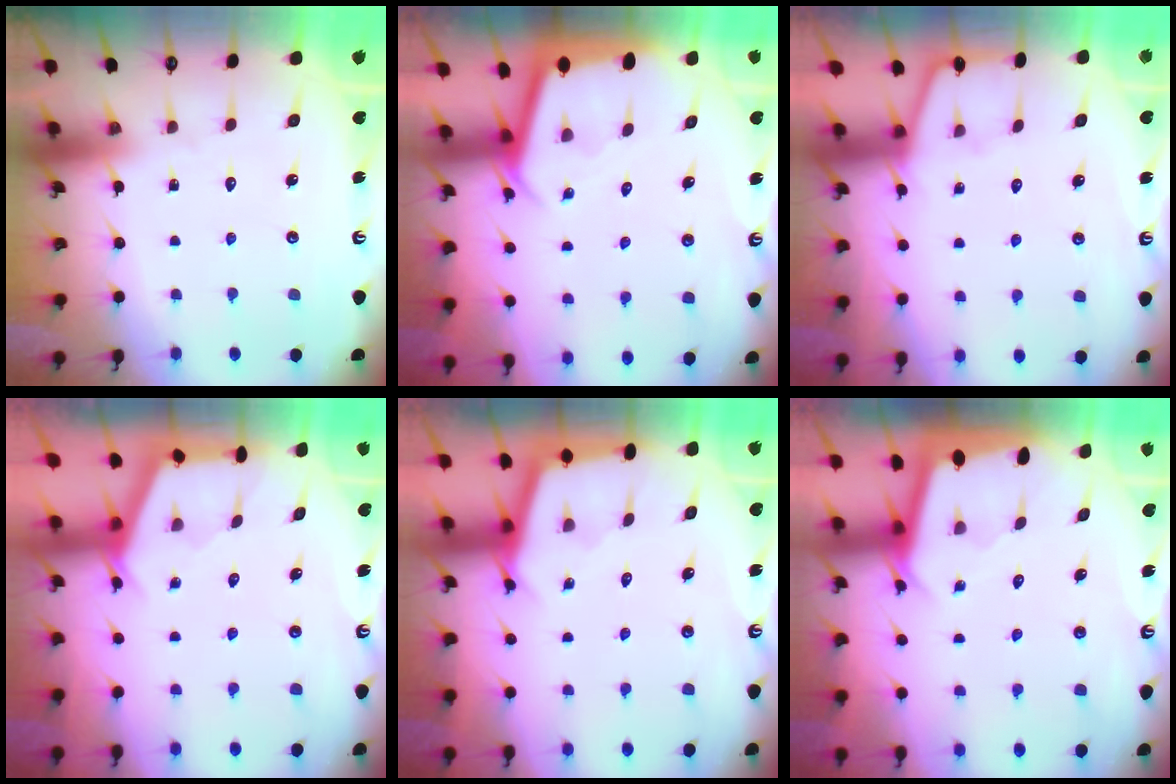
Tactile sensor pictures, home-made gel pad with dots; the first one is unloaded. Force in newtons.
{"total": 2.3, "press": 2.3, "slide": 0.1}
{"total": 2.3, "press": 2.3, "slide": 0.4}
{"total": 2.9, "press": 2.9, "slide": 0.3}
{"total": 2.3, "press": 2.3, "slide": 0.2}
{"total": 1.9, "press": 1.9, "slide": 0.1}